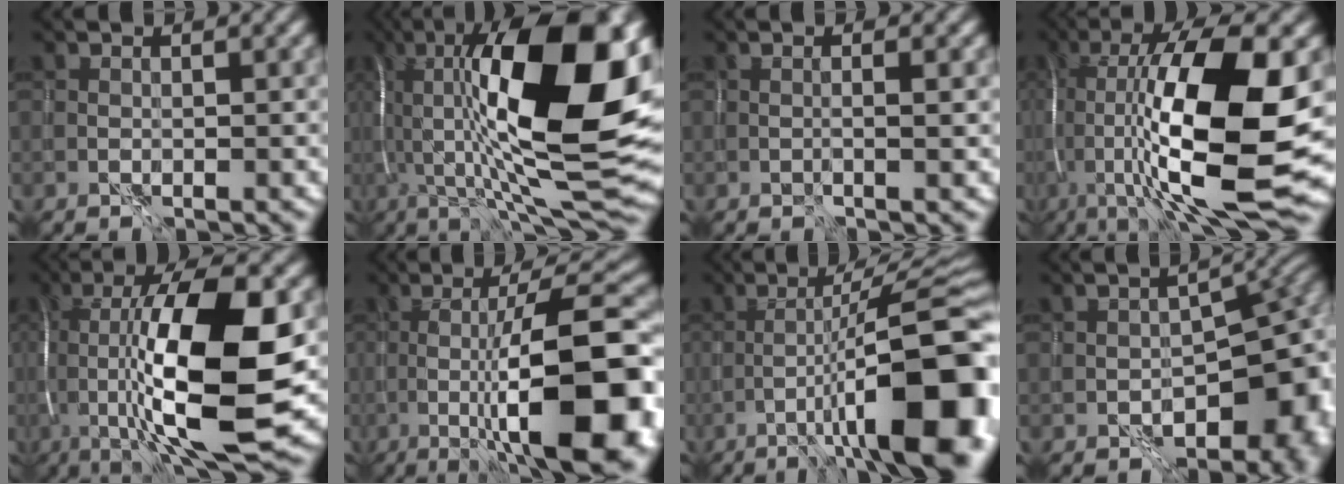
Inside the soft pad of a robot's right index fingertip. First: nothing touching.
{"total": 18.9, "force": [3.3, 6.4, 17.4], "torque": [-0.282, 0.026, 0.046]}
{"total": 1.1, "force": [0.0, -0.1, 1.1], "torque": [-0.020, 0.001, -0.002]}
{"total": 15.7, "force": [-1.5, 3.9, 15.1], "torque": [-0.254, 0.018, -0.024]}
{"total": 14.1, "force": [-1.4, 3.3, 13.7], "torque": [-0.233, 0.013, -0.028]}
{"total": 13.9, "force": [-2.1, 3.5, 13.3], "torque": [-0.172, 0.008, -0.034]}
{"total": 13.5, "force": [-5.1, 1.9, 12.3], "torque": [-0.177, 0.026, -0.074]}
{"total": 11.9, "force": [-4.6, 6.6, 8.7], "torque": [-0.067, -0.011, -0.068]}